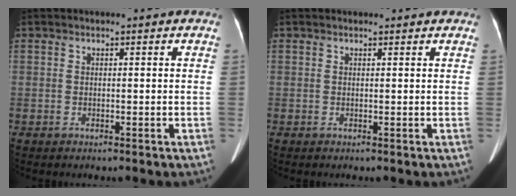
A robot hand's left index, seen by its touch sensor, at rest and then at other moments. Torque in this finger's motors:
{"motor_torque": [-1.47, 0.67, -1.06, -0.19]}